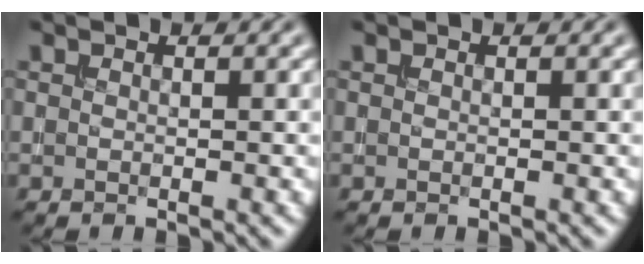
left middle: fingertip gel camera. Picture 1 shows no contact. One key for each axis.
{"total": 0.0}